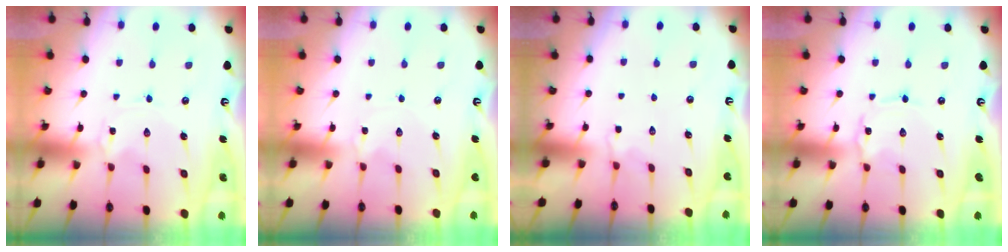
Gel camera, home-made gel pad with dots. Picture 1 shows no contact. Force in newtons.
{"total": 0.0}
{"total": 2.1, "press": 1.3, "slide": 1.6}
{"total": 1.5, "press": 1.5, "slide": 0.1}